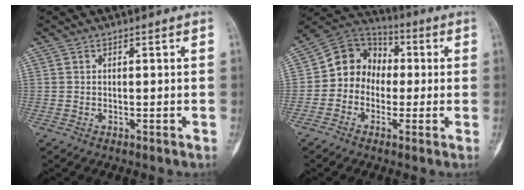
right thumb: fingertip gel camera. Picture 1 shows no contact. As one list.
[{"total": 10.6, "force": [-0.4, 9.3, 5.1], "torque": [-0.046, 0.033, -0.024]}]